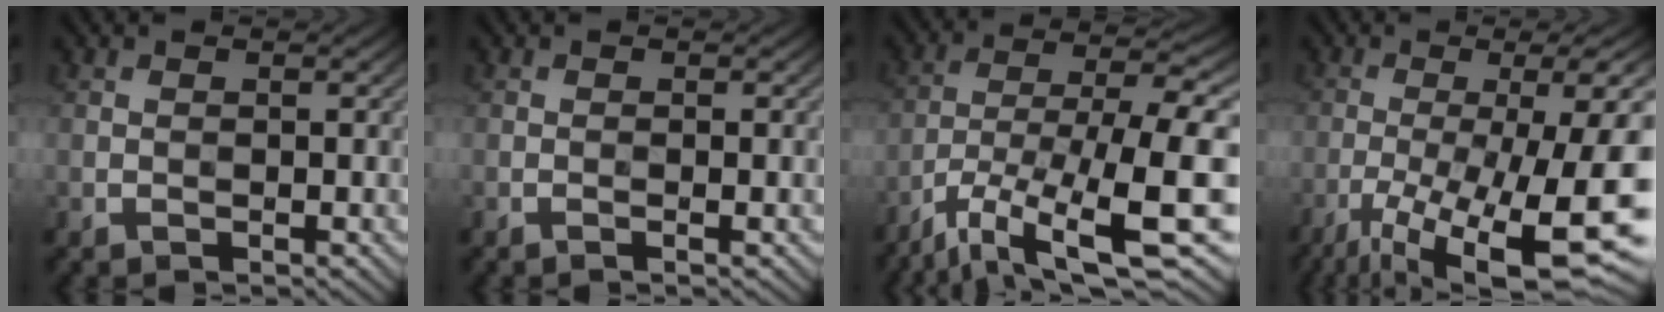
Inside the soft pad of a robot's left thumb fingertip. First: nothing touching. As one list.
[{"total": 0.8, "force": [-0.2, 0.0, 0.8], "torque": [-0.014, 0.000, -0.007]}, {"total": 15.8, "force": [-8.1, 4.9, 12.7], "torque": [-0.230, -0.019, -0.144]}, {"total": 17.5, "force": [-7.5, 4.1, 15.3], "torque": [-0.213, -0.004, -0.115]}]